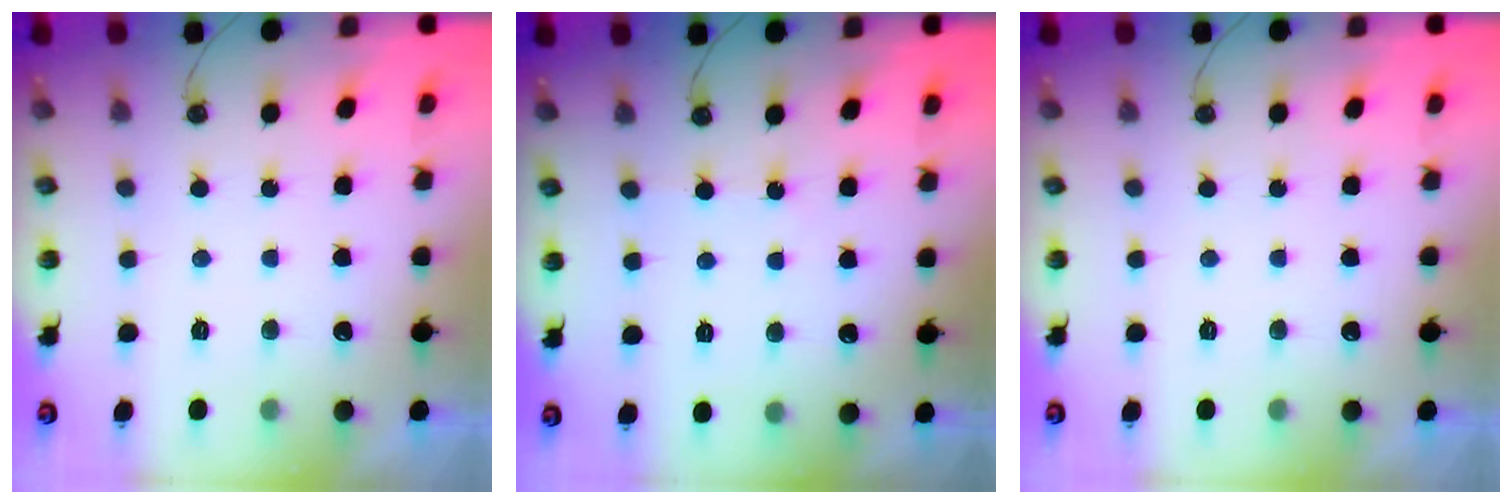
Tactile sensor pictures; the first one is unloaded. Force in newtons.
{"total": 1.0, "press": 1.0, "slide": 0.2}
{"total": 0.0}